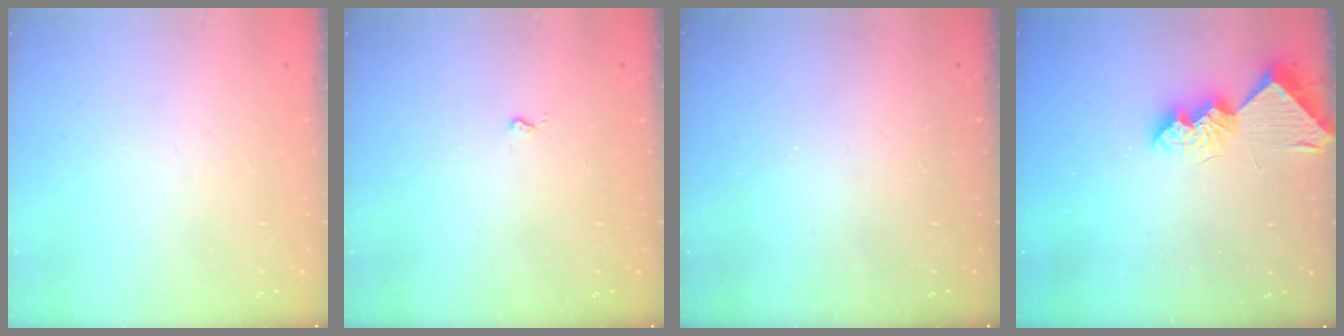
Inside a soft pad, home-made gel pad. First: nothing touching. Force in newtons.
{"total": 2.6, "press": 2.6, "slide": 0.4}
{"total": 0.0}
{"total": 10.1, "press": 10.1, "slide": 0.1}